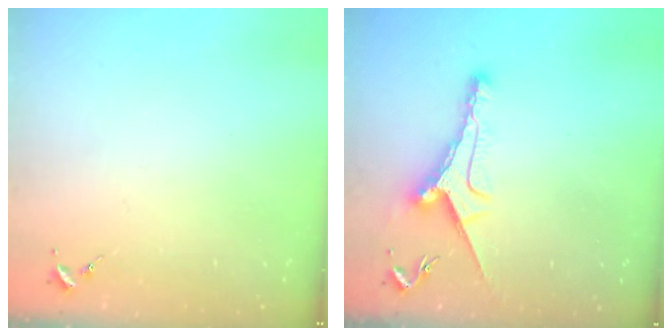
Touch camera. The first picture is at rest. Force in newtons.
{"total": 9.1, "press": 9.0, "slide": 0.6}